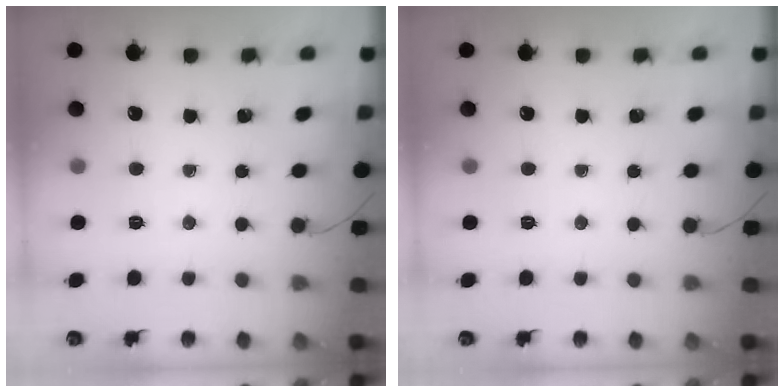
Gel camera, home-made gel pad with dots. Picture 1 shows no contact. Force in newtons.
{"total": 0.0}